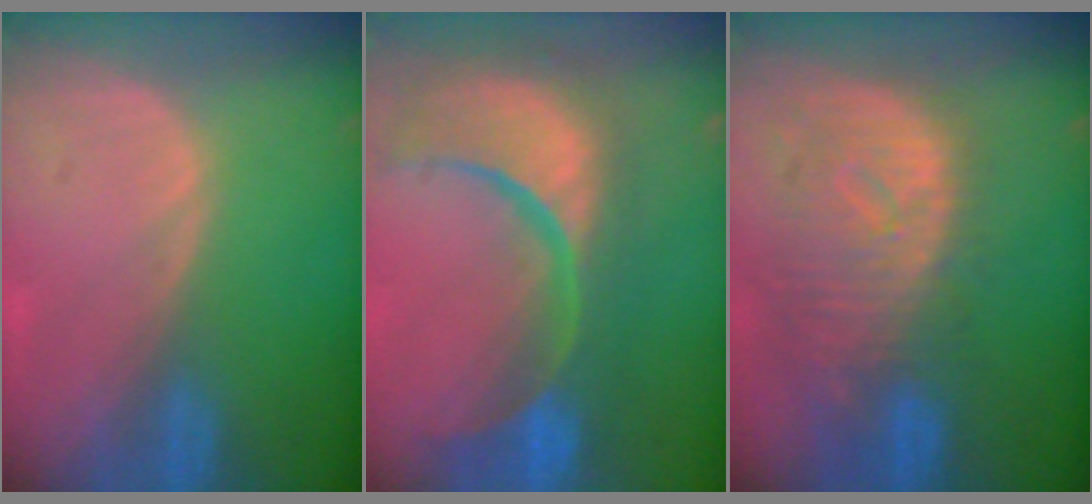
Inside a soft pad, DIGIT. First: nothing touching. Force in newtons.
{"total": 15.2, "press": 12.1, "slide": 9.2}
{"total": 11.4, "press": 9.9, "slide": 5.6}